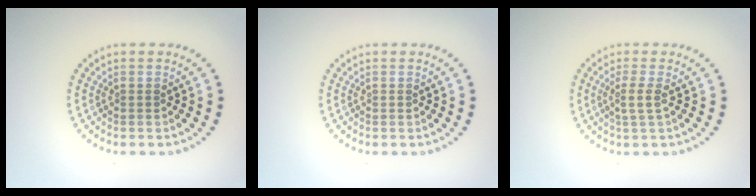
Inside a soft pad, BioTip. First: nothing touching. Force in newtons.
{"total": 0.0}
{"total": 1.8, "press": 1.4, "slide": 1.1}